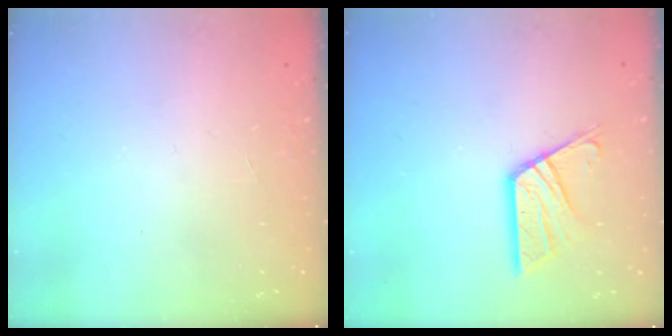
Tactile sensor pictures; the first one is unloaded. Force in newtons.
{"total": 11.4, "press": 11.4, "slide": 1.1}